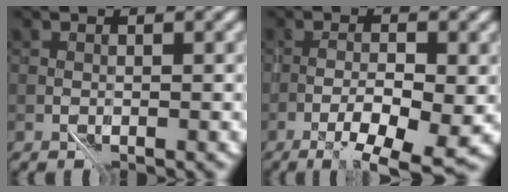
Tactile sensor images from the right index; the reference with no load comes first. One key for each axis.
{"total": 5.2, "fx": -2.4, "fy": 0.7, "fz": 4.5, "tx": -0.068, "ty": 0.000, "tz": -0.038}